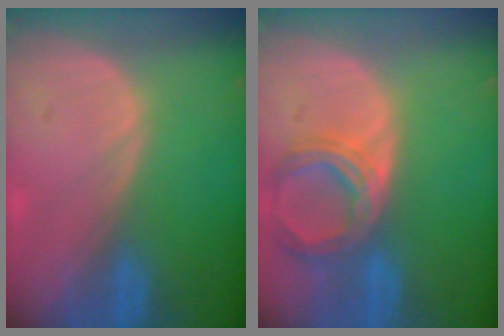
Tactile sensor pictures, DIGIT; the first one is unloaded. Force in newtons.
{"total": 6.9, "press": 6.4, "slide": 2.7}